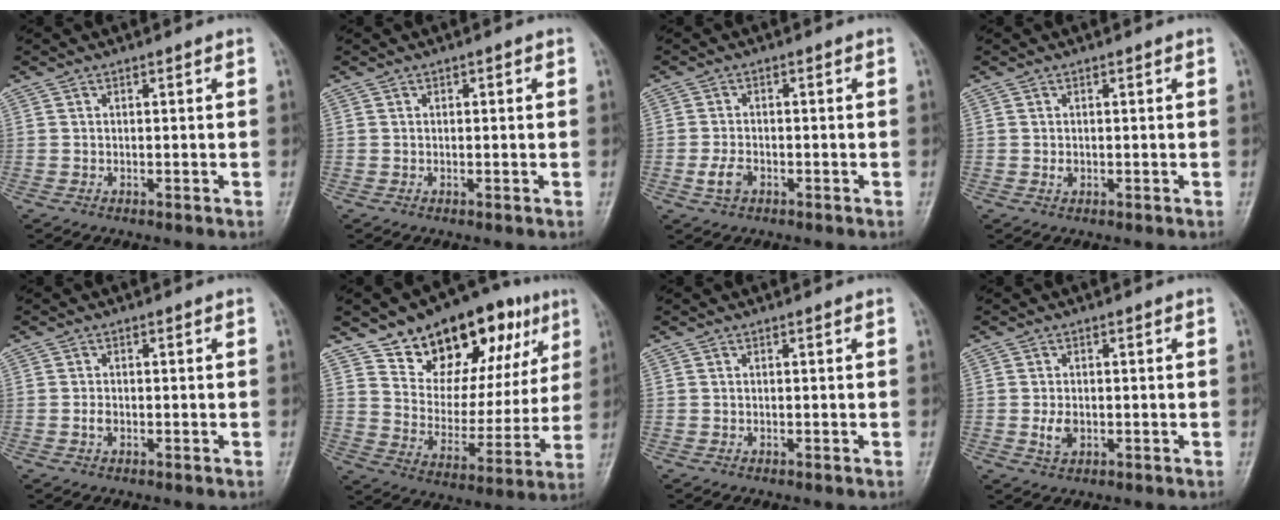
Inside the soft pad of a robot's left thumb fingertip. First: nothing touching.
{"total": 1.0, "force": [0.3, 0.5, 0.8], "torque": [-0.007, 0.001, 0.003]}
{"total": 2.9, "force": [-1.5, 1.9, 1.7], "torque": [-0.040, 0.006, -0.029]}
{"total": 1.1, "force": [-0.3, 0.9, 0.6], "torque": [-0.015, -0.003, -0.006]}
{"total": 0.9, "force": [-0.5, 0.6, 0.5], "torque": [-0.014, 0.001, -0.012]}
{"total": 22.4, "force": [12.9, 12.1, 13.8], "torque": [-0.145, -0.038, 0.207]}
{"total": 0.0}
{"total": 2.5, "force": [-0.6, 1.8, 1.7], "torque": [-0.035, -0.003, -0.010]}